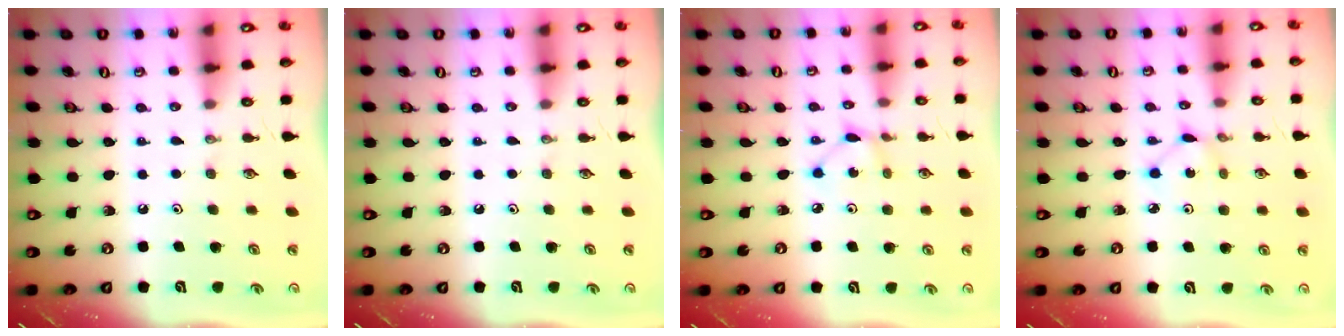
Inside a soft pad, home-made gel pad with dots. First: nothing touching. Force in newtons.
{"total": 0.0}
{"total": 2.5, "press": 2.5, "slide": 0.1}
{"total": 1.6, "press": 1.5, "slide": 0.2}